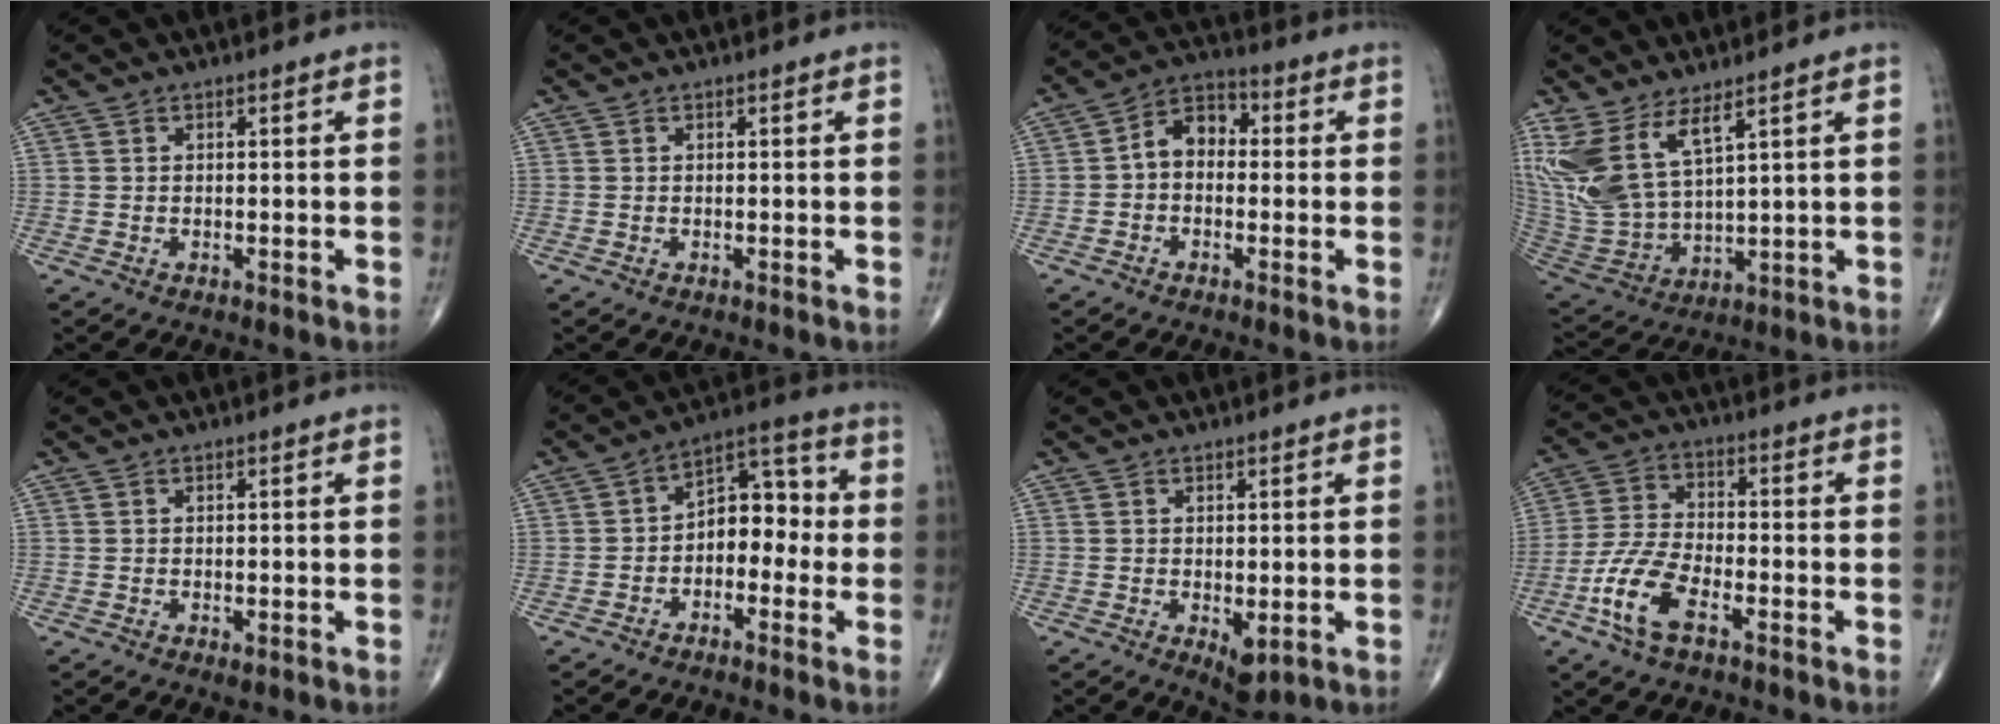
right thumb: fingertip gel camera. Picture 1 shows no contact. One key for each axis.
{"total": 0.0}
{"total": 6.9, "fx": -0.3, "fy": 4.9, "fz": 4.9, "tx": -0.059, "ty": 0.025, "tz": -0.022}
{"total": 13.7, "fx": 7.5, "fy": 5.5, "fz": 10.1, "tx": -0.222, "ty": -0.038, "tz": 0.173}
{"total": 1.0, "fx": 0.0, "fy": 0.5, "fz": 0.8, "tx": -0.016, "ty": -0.002, "tz": 0.005}
{"total": 9.2, "fx": -1.6, "fy": 6.0, "fz": 6.8, "tx": -0.065, "ty": 0.046, "tz": -0.041}
{"total": 3.4, "fx": -0.4, "fy": 1.5, "fz": 3.1, "tx": -0.040, "ty": -0.012, "tz": 0.002}
{"total": 9.8, "fx": -4.8, "fy": 4.1, "fz": 7.4, "tx": -0.167, "ty": 0.021, "tz": -0.095}